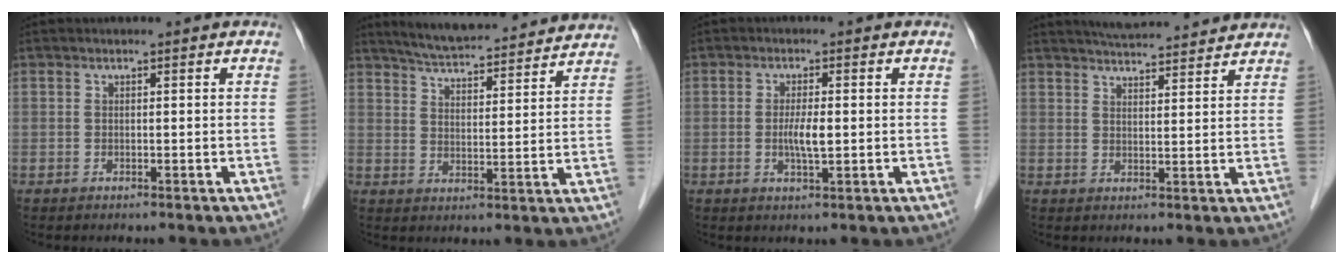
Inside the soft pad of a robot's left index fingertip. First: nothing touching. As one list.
[{"total": 17.7, "force": [16.5, 2.3, 6.3], "torque": [-0.094, 0.023, 0.228]}, {"total": 3.3, "force": [-0.5, 0.5, 3.2], "torque": [-0.067, -0.008, -0.007]}, {"total": 12.2, "force": [11.4, 1.3, 4.3], "torque": [-0.070, 0.017, 0.157]}]